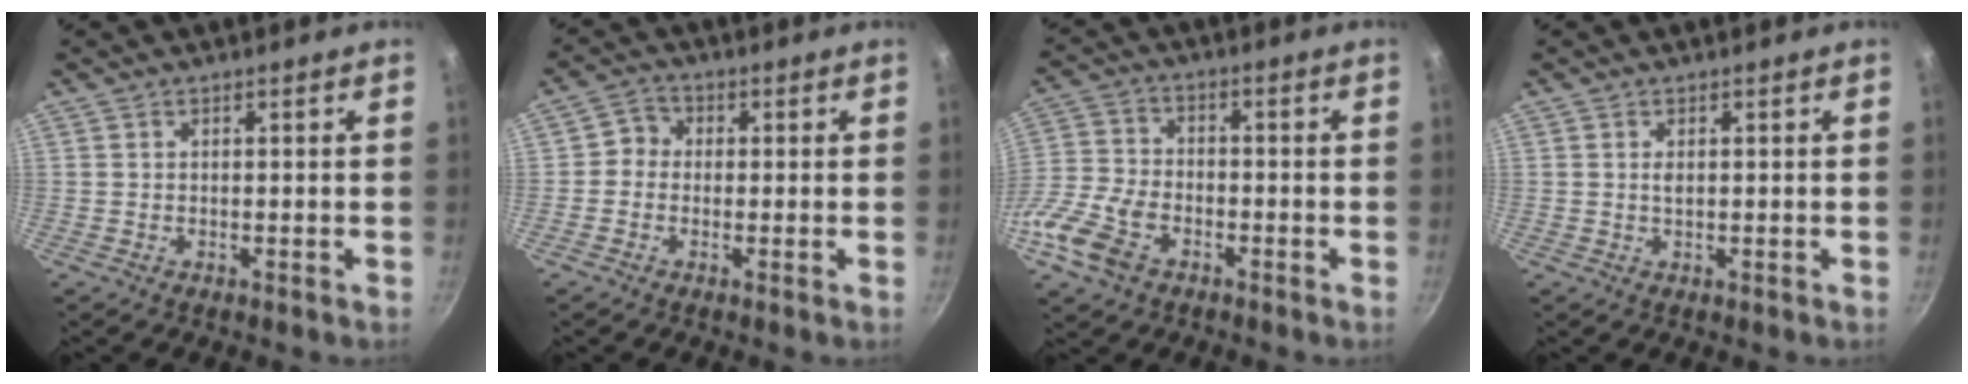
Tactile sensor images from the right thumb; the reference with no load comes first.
{"total": 3.4, "force": [-0.3, 3.2, 1.3], "torque": [-0.001, 0.010, -0.021]}
{"total": 11.3, "force": [-5.4, 7.1, 7.0], "torque": [-0.138, 0.028, -0.120]}
{"total": 1.1, "force": [0.2, 0.5, 0.9], "torque": [-0.018, 0.000, 0.004]}